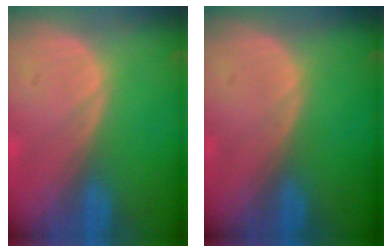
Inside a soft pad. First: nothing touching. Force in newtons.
{"total": 0.0}